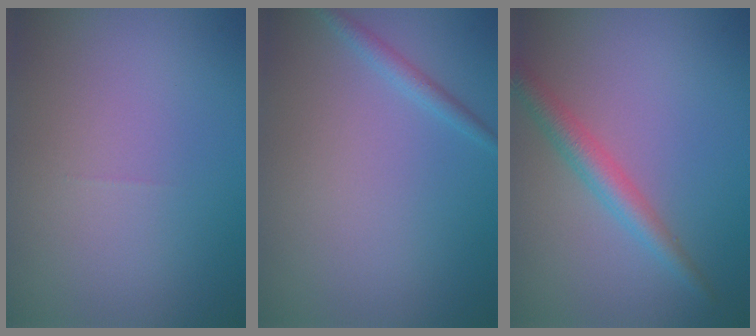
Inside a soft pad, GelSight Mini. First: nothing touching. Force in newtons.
{"total": 1.3, "press": 1.3, "slide": 0.0}
{"total": 2.8, "press": 2.8, "slide": 0.0}